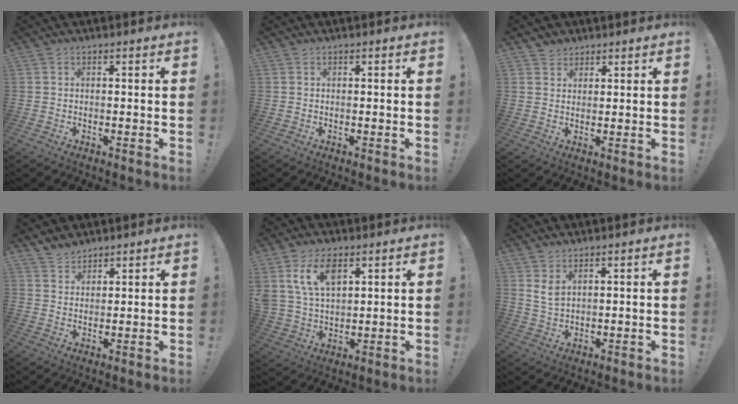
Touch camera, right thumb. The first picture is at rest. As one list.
[{"total": 0.0}, {"total": 3.1, "force": [2.4, 1.9, 0.0], "torque": [0.000, -0.012, 0.046]}, {"total": 4.1, "force": [3.7, 1.6, 0.6], "torque": [-0.013, -0.024, 0.072]}, {"total": 11.5, "force": [6.2, 6.8, 7.0], "torque": [-0.127, -0.021, 0.115]}, {"total": 4.2, "force": [2.5, 1.9, 2.8], "torque": [-0.052, -0.018, 0.042]}]